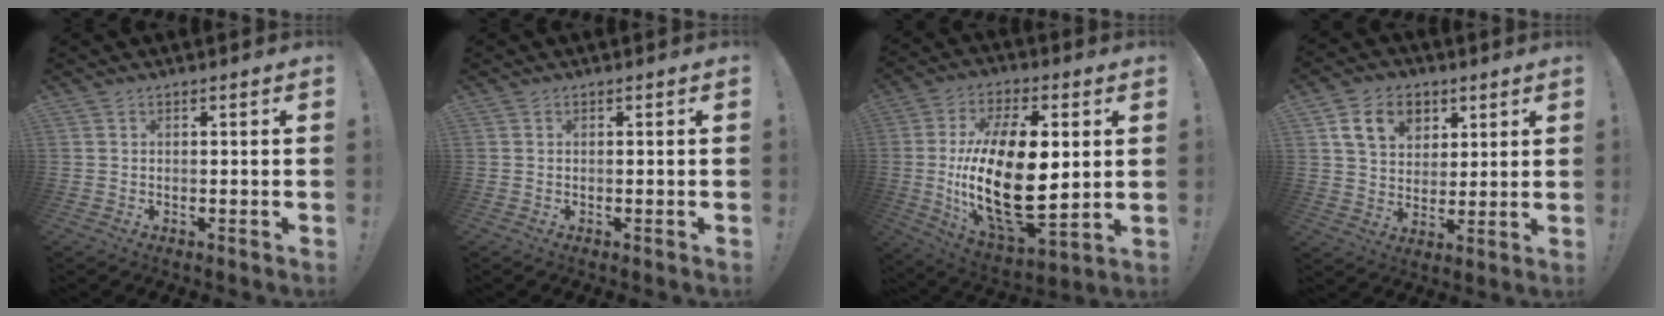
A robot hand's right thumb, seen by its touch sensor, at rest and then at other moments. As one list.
[{"total": 0.0}, {"total": 27.0, "force": [1.0, 13.0, 23.6], "torque": [-0.463, -0.018, 0.023]}, {"total": 12.1, "force": [5.5, 9.1, 5.7], "torque": [-0.086, -0.015, 0.107]}]